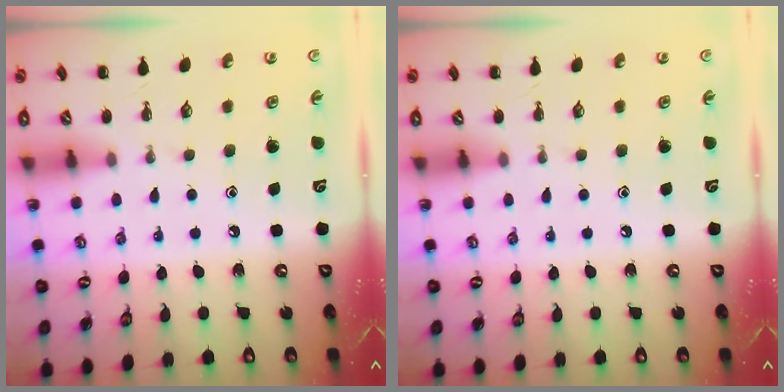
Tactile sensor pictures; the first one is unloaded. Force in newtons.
{"total": 0.0}